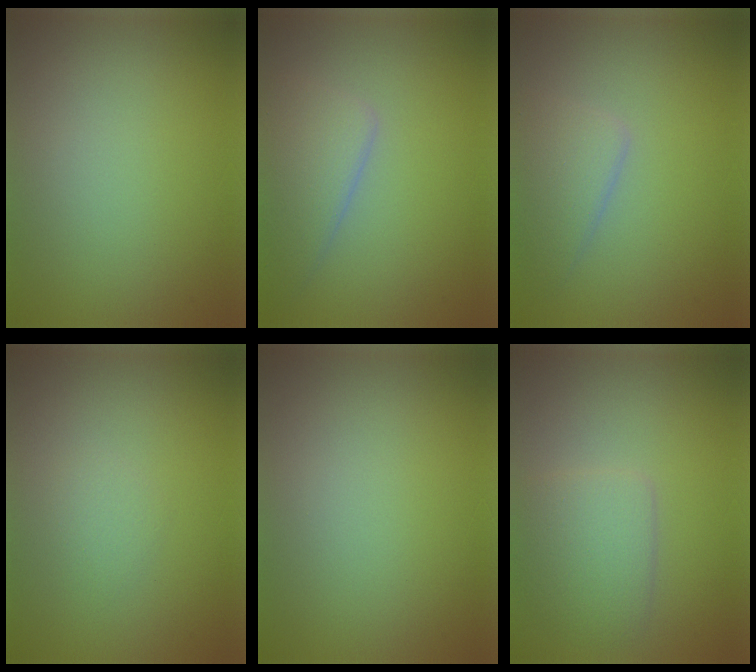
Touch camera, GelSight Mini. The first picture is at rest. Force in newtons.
{"total": 4.0, "press": 4.0, "slide": 0.1}
{"total": 2.8, "press": 2.8, "slide": 0.2}
{"total": 1.0, "press": 1.0, "slide": 0.1}
{"total": 0.0}
{"total": 3.3, "press": 3.3, "slide": 0.1}